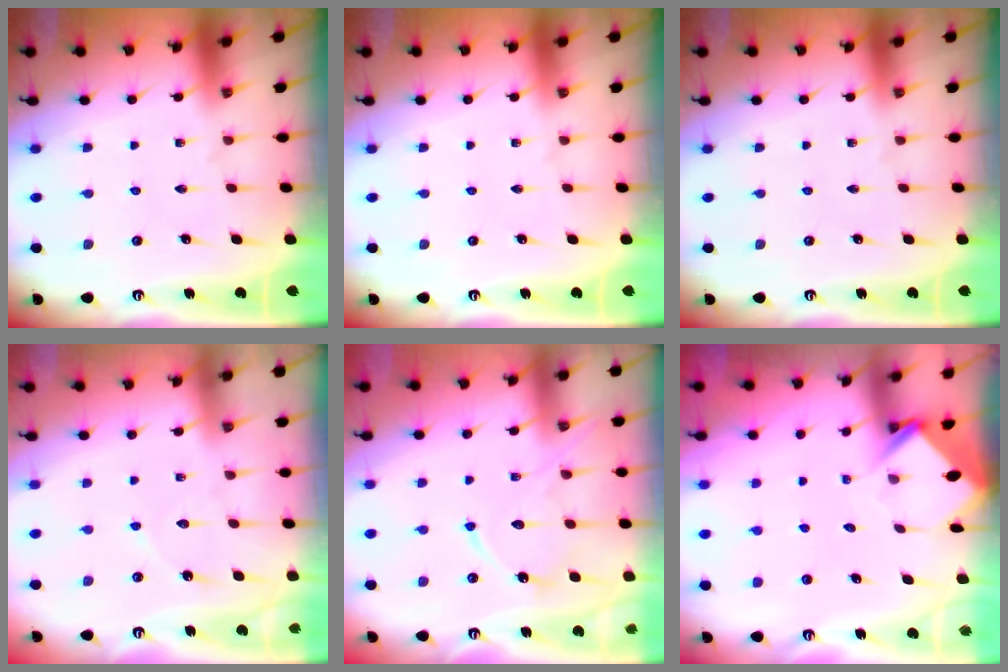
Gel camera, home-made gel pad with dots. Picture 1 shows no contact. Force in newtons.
{"total": 0.0}
{"total": 0.0}
{"total": 4.3, "press": 4.3, "slide": 0.4}
{"total": 12.4, "press": 12.4, "slide": 1.0}
{"total": 3.9, "press": 3.9, "slide": 0.3}